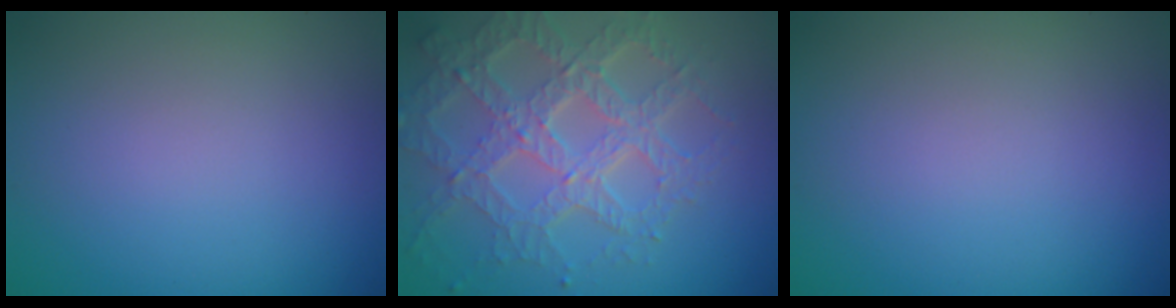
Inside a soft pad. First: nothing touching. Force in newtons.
{"total": 7.2, "press": 5.2, "slide": 5.0}
{"total": 0.0}